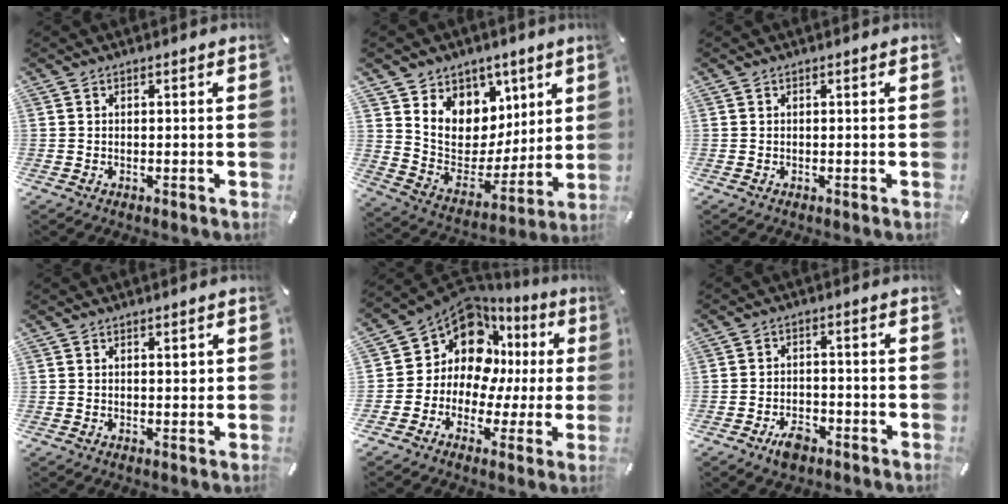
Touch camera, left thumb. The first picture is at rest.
{"total": 9.7, "force": [3.9, 8.9, 0.7], "torque": [-0.010, -0.060, 0.082]}
{"total": 0.0}
{"total": 1.3, "force": [0.6, 0.7, 1.0], "torque": [-0.011, 0.000, 0.008]}
{"total": 12.3, "force": [5.8, 9.4, 5.5], "torque": [-0.131, -0.059, 0.105]}
{"total": 5.1, "force": [-3.4, 3.0, 2.4], "torque": [-0.038, 0.015, -0.064]}